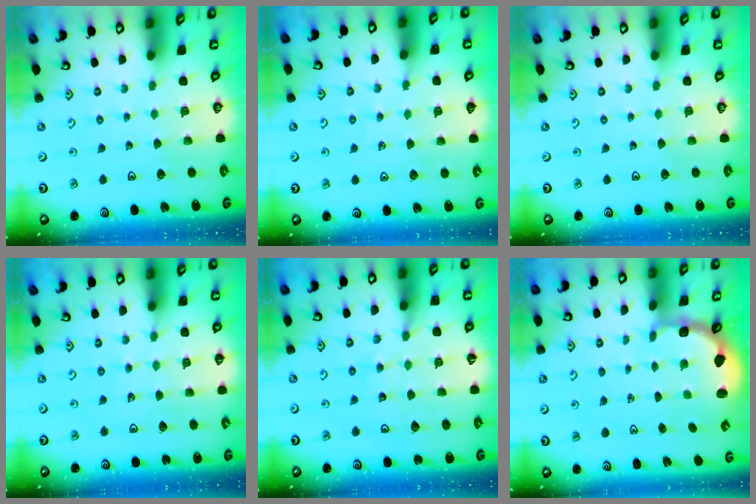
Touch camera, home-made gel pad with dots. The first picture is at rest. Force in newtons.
{"total": 4.7, "press": 4.2, "slide": 2.1}
{"total": 0.0}
{"total": 3.5, "press": 3.2, "slide": 1.4}
{"total": 10.1, "press": 10.0, "slide": 1.3}
{"total": 2.9, "press": 1.8, "slide": 2.3}